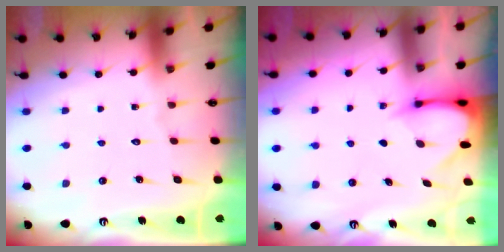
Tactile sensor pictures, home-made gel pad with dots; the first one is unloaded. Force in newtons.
{"total": 3.4, "press": 3.3, "slide": 0.3}